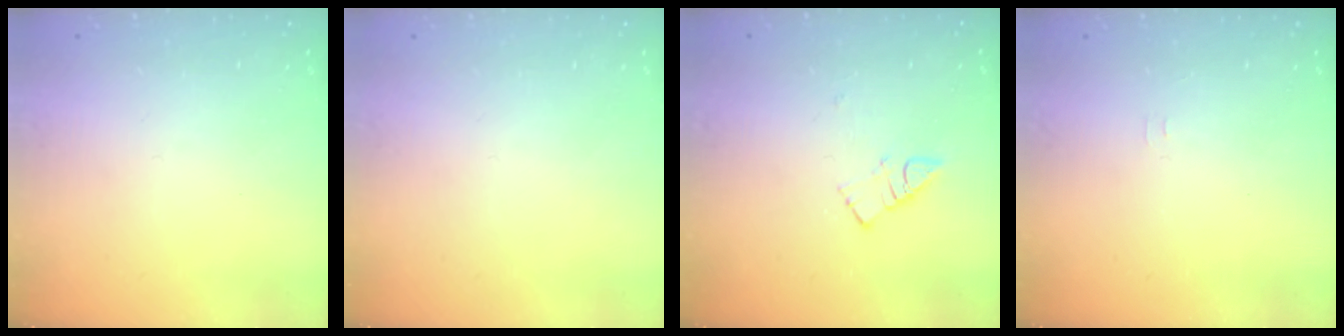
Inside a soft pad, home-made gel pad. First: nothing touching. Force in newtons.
{"total": 1.8, "press": 1.7, "slide": 0.1}
{"total": 4.8, "press": 4.7, "slide": 0.8}
{"total": 3.4, "press": 3.3, "slide": 0.4}